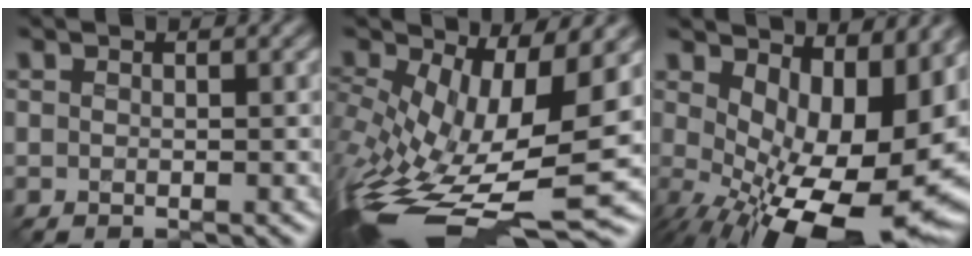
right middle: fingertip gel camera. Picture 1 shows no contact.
{"total": 12.0, "force": [-2.7, 4.9, 10.6], "torque": [-0.224, -0.023, -0.035]}
{"total": 15.7, "force": [-0.5, 8.4, 13.2], "torque": [-0.171, -0.037, 0.021]}